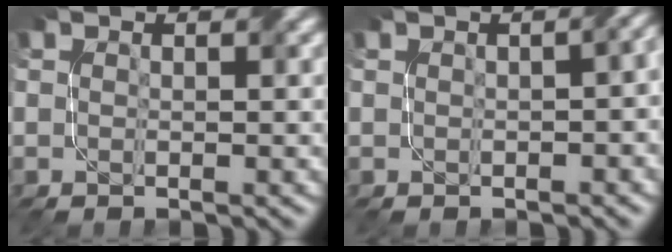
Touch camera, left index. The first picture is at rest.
{"total": 3.8, "force": [0.0, 1.9, 3.3], "torque": [-0.014, 0.008, 0.006]}